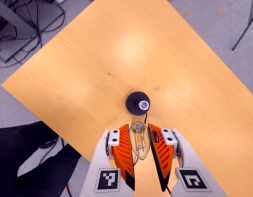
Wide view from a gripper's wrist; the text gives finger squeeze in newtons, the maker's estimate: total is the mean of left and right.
{"total": 10.9, "left": 10.5, "right": 11.2}